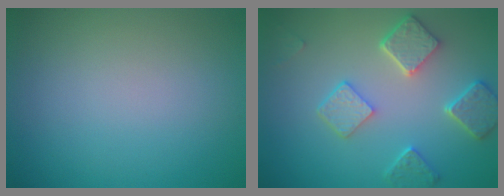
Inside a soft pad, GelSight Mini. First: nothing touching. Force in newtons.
{"total": 4.9, "press": 3.9, "slide": 3.0}